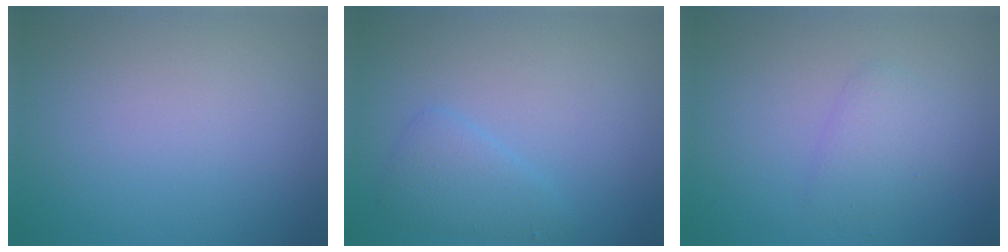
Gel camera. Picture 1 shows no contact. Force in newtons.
{"total": 2.1, "press": 2.1, "slide": 0.1}
{"total": 1.8, "press": 1.8, "slide": 0.1}